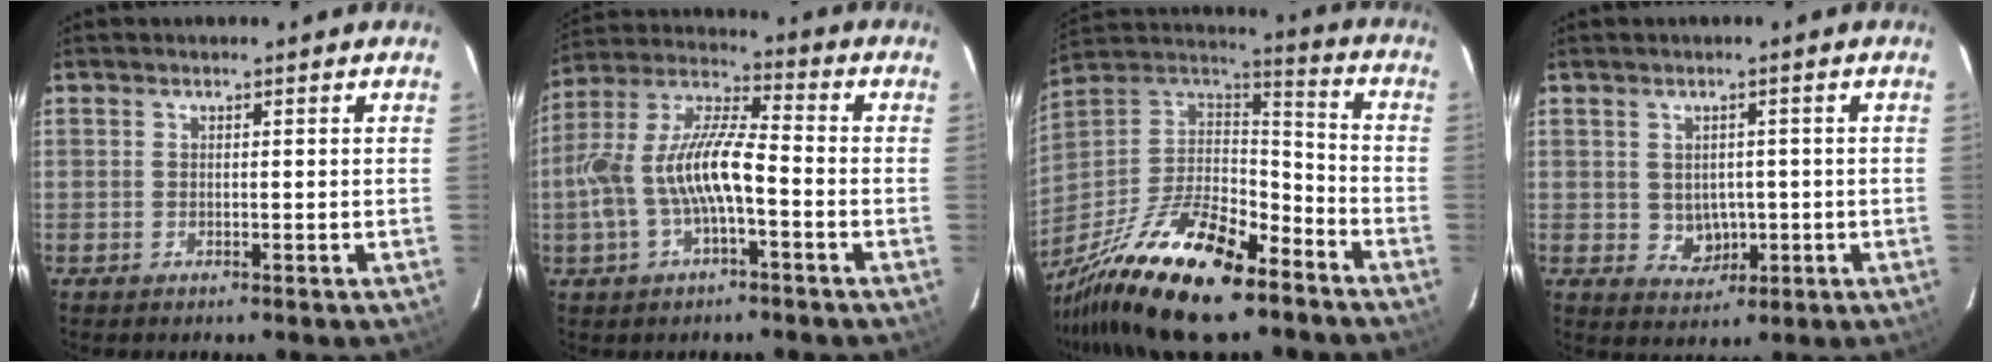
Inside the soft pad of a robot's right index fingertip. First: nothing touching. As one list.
[{"total": 13.4, "force": [-3.5, 4.6, 12.1], "torque": [-0.247, 0.007, -0.064]}, {"total": 26.8, "force": [-17.9, 9.6, 17.5], "torque": [-0.350, -0.026, -0.306]}, {"total": 4.1, "force": [0.0, 3.7, 1.7], "torque": [-0.032, 0.005, 0.014]}]